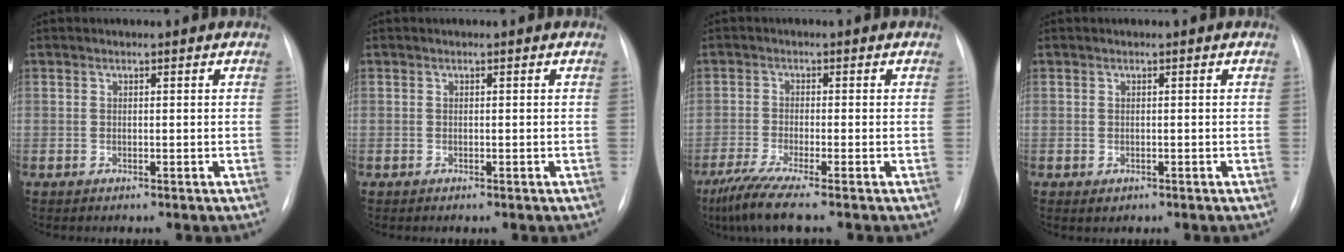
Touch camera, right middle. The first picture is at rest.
{"total": 0.0}
{"total": 6.5, "force": [-4.9, -0.6, 4.2], "torque": [-0.079, -0.024, -0.089]}
{"total": 0.8, "force": [-0.3, 0.7, 0.4], "torque": [-0.006, 0.001, 0.003]}